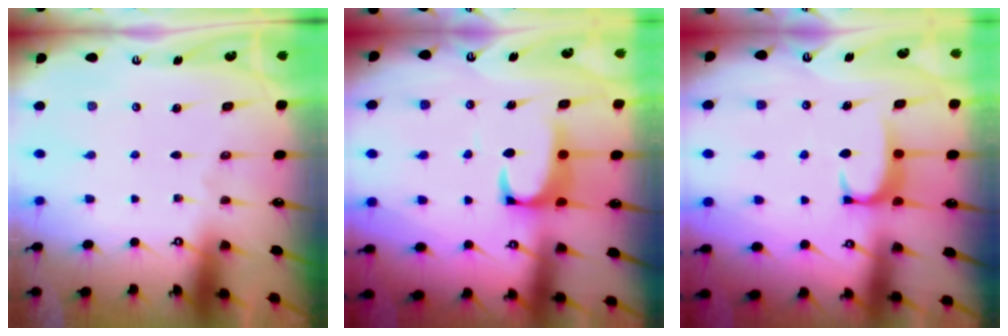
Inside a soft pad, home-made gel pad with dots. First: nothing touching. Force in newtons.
{"total": 2.1, "press": 1.8, "slide": 0.9}
{"total": 1.7, "press": 1.6, "slide": 0.5}